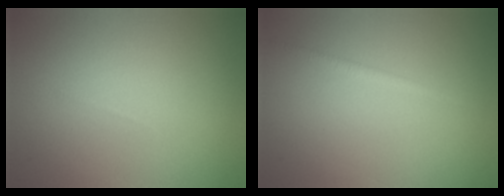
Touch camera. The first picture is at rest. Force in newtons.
{"total": 1.1, "press": 1.1, "slide": 0.1}